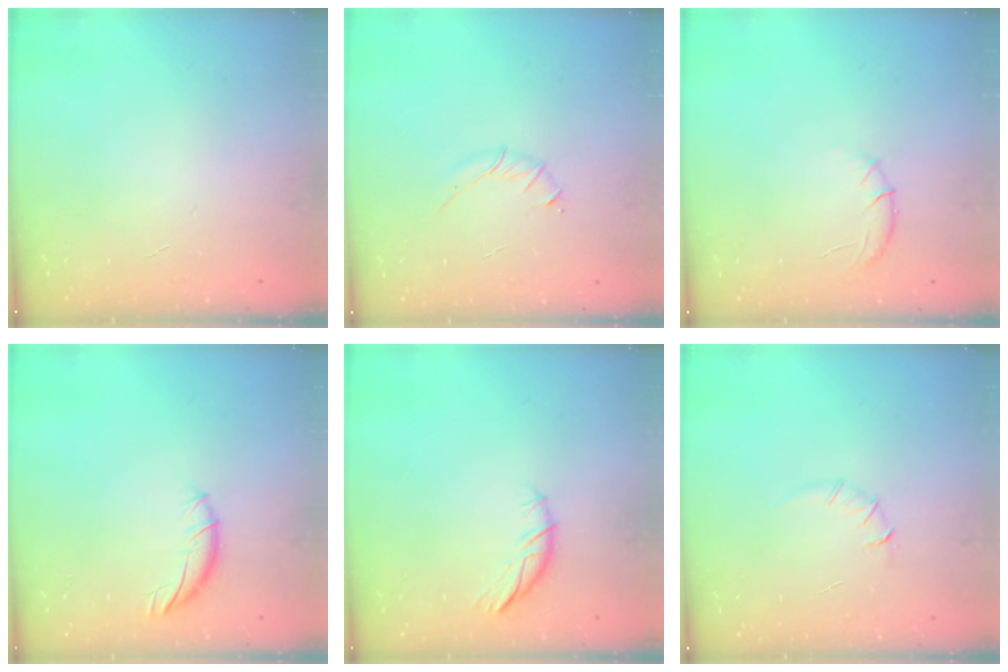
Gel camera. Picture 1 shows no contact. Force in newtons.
{"total": 3.2, "press": 3.1, "slide": 0.9}
{"total": 6.1, "press": 5.7, "slide": 2.2}
{"total": 6.6, "press": 6.6, "slide": 0.5}
{"total": 6.7, "press": 6.7, "slide": 0.7}
{"total": 4.2, "press": 4.0, "slide": 1.3}